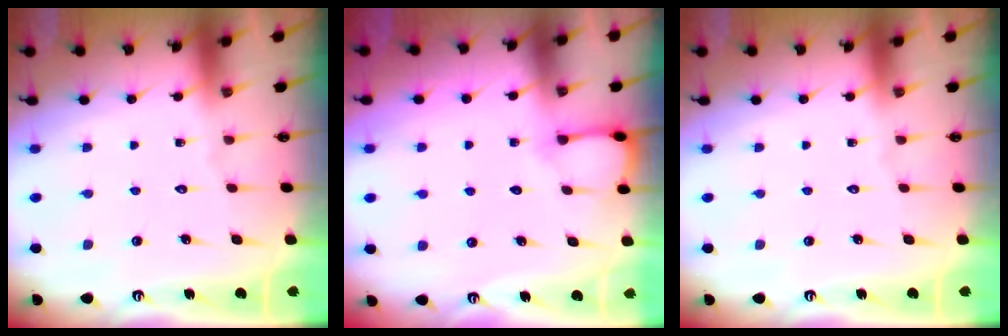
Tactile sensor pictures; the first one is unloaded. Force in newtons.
{"total": 4.3, "press": 4.3, "slide": 0.4}
{"total": 0.0}